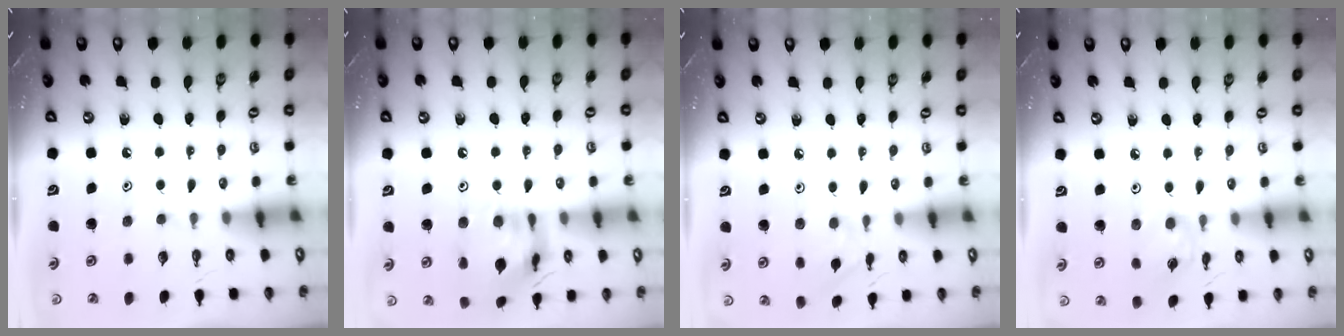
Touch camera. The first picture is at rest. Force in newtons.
{"total": 14.5, "press": 14.4, "slide": 1.5}
{"total": 3.9, "press": 3.9, "slide": 0.6}
{"total": 3.8, "press": 3.8, "slide": 0.3}